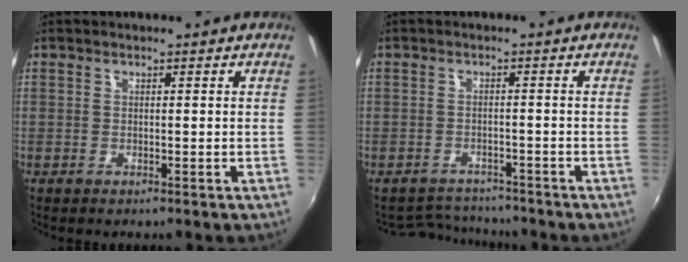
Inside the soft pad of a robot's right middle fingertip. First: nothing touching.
{"total": 5.3, "force": [-5.2, 1.3, -0.2], "torque": [-0.013, 0.008, -0.083]}